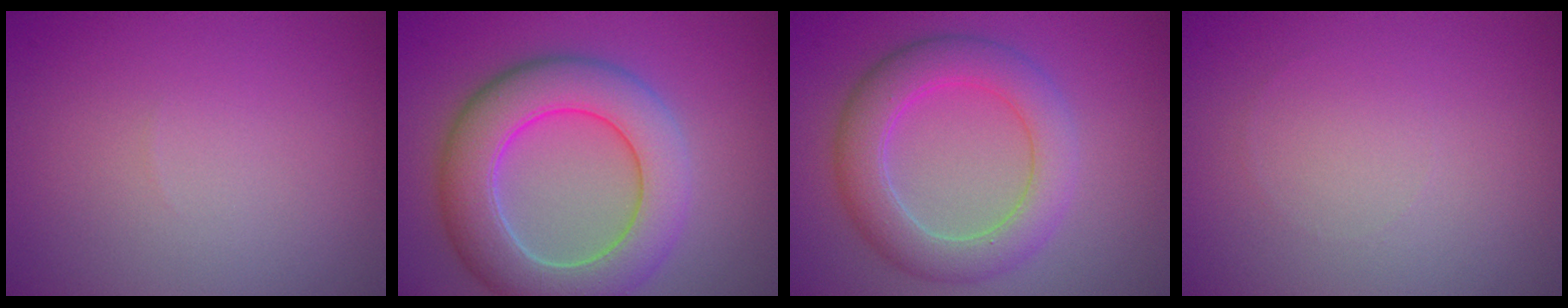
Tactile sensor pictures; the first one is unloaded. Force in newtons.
{"total": 8.2, "press": 8.2, "slide": 0.2}
{"total": 5.0, "press": 5.0, "slide": 0.0}
{"total": 0.0}